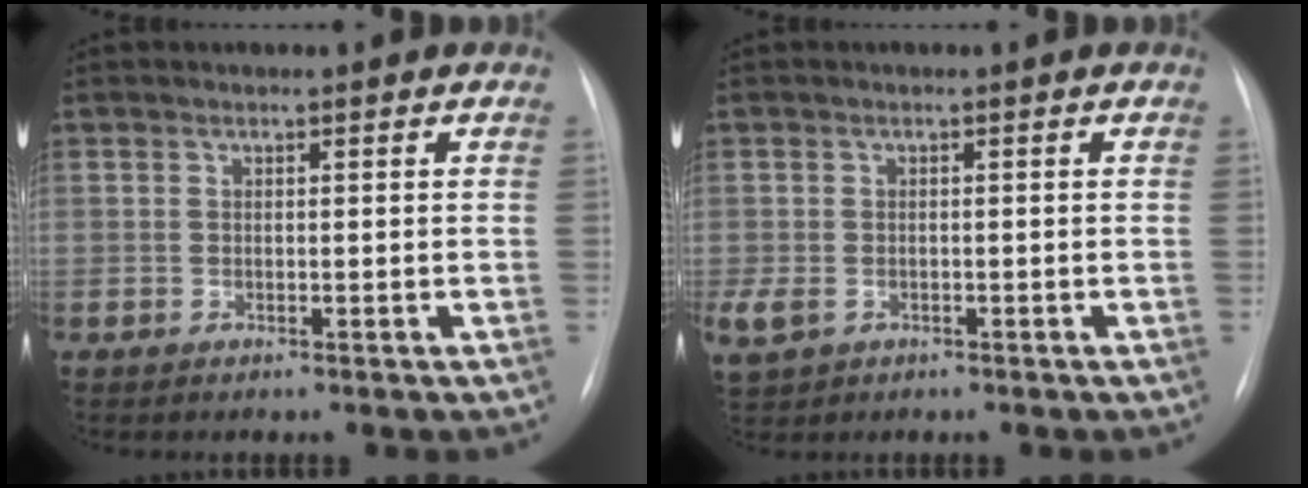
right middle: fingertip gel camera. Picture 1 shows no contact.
{"total": 4.0, "force": [-1.5, 2.9, 2.3], "torque": [-0.056, -0.002, -0.016]}